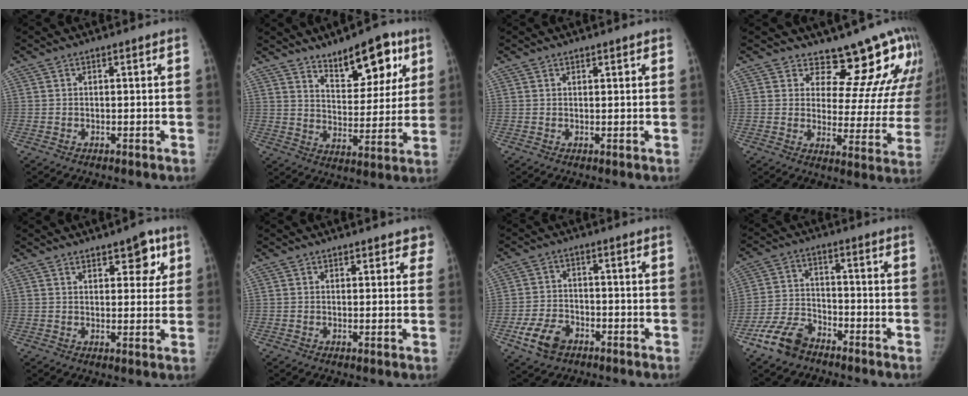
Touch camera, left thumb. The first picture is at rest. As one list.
[{"total": 13.6, "force": [8.4, 6.0, 8.8], "torque": [-0.086, -0.042, 0.132]}, {"total": 1.0, "force": [0.8, 0.4, 0.5], "torque": [-0.004, -0.004, 0.009]}, {"total": 15.8, "force": [13.7, 5.8, 5.2], "torque": [-0.009, -0.113, 0.157]}, {"total": 7.0, "force": [3.7, 3.4, 4.9], "torque": [-0.030, -0.016, 0.045]}, {"total": 3.9, "force": [3.1, 2.0, 1.5], "torque": [0.024, -0.010, 0.032]}, {"total": 7.3, "force": [-3.7, 4.8, 4.0], "torque": [-0.070, 0.016, -0.065]}, {"total": 8.5, "force": [-6.1, 4.6, 3.7], "torque": [-0.072, 0.027, -0.121]}]